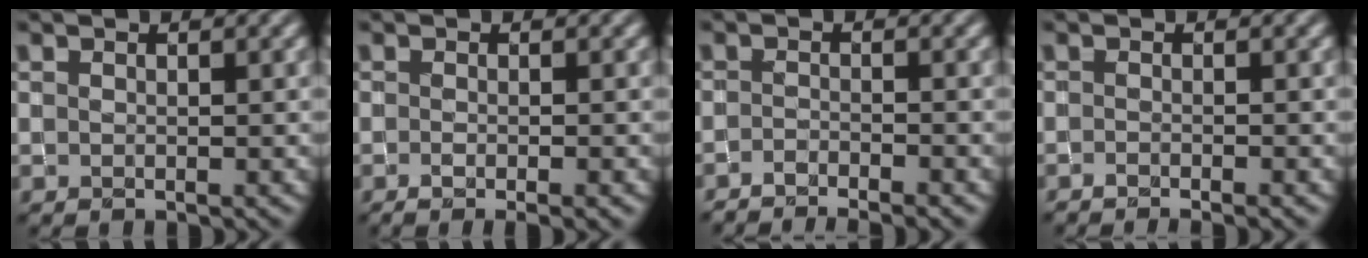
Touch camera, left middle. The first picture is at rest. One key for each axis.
{"total": 2.7, "fx": -1.0, "fy": 0.8, "fz": 2.4, "tx": -0.031, "ty": -0.006, "tz": -0.012}
{"total": 3.7, "fx": -3.1, "fy": 0.5, "fz": 2.1, "tx": -0.037, "ty": -0.001, "tz": -0.055}
{"total": 2.4, "fx": -1.7, "fy": 0.5, "fz": 1.6, "tx": -0.018, "ty": -0.001, "tz": -0.029}